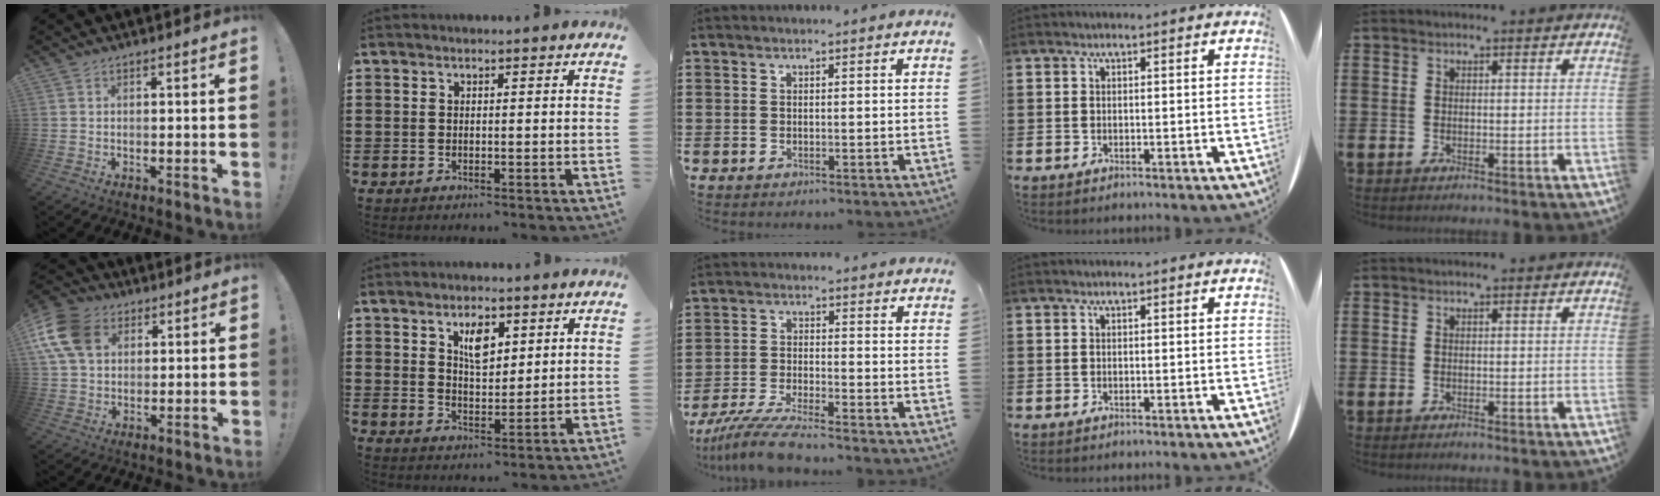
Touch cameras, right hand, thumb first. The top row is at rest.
{"thumb": {"total": 14.8, "force": [5.0, 11.0, 8.4], "torque": [-0.155, -0.013, 0.100]}, "index": {"total": 4.7, "force": [2.5, 2.3, 3.3], "torque": [-0.058, 0.003, 0.040]}, "middle": {"total": 7.2, "force": [-6.4, 0.0, 3.2], "torque": [-0.080, -0.015, -0.126]}}